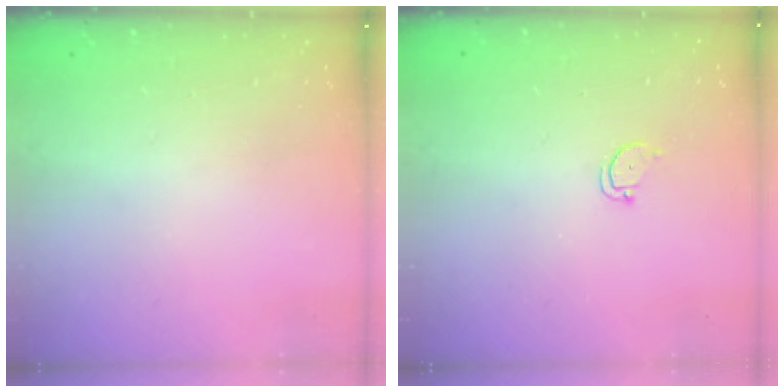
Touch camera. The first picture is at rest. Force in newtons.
{"total": 2.0, "press": 2.0, "slide": 0.2}